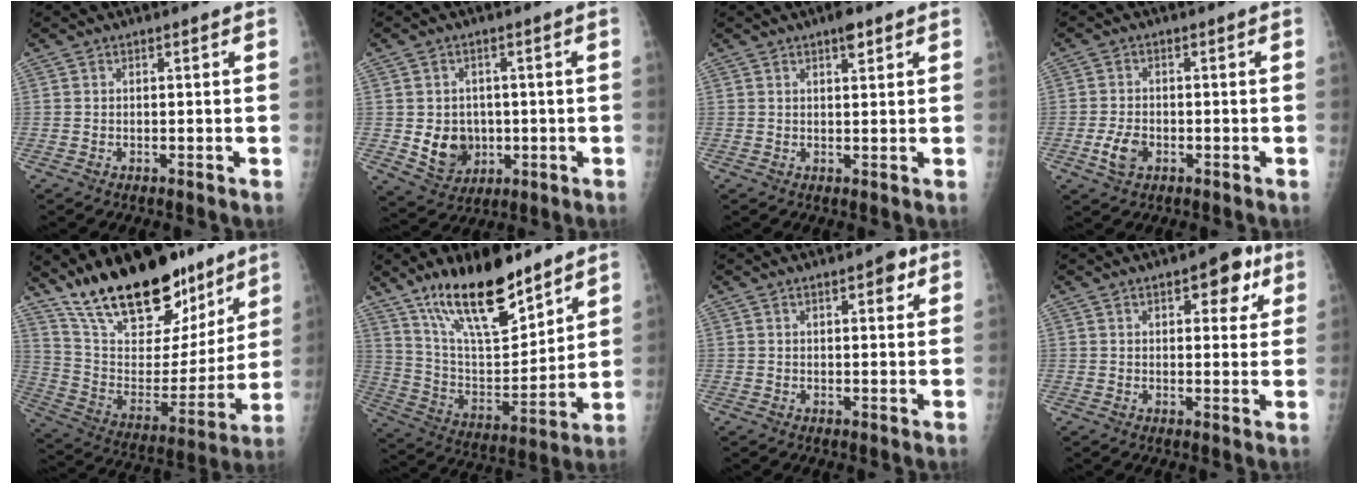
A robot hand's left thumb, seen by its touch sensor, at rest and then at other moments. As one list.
[{"total": 8.0, "force": [-0.7, 6.8, 4.1], "torque": [-0.032, -0.001, 0.006]}, {"total": 2.9, "force": [1.8, 1.0, 2.0], "torque": [-0.024, -0.007, 0.025]}, {"total": 4.2, "force": [-1.5, 2.7, 2.8], "torque": [-0.053, 0.005, -0.027]}, {"total": 27.0, "force": [19.4, 11.2, 15.1], "torque": [-0.207, -0.082, 0.323]}, {"total": 21.3, "force": [14.9, 7.5, 13.2], "torque": [-0.191, -0.077, 0.270]}, {"total": 3.9, "force": [2.1, 1.4, 3.0], "torque": [-0.030, -0.006, 0.025]}, {"total": 8.1, "force": [4.0, 3.8, 5.9], "torque": [-0.044, -0.011, 0.045]}]